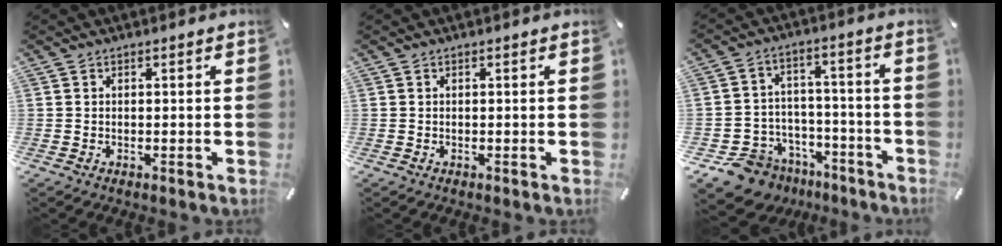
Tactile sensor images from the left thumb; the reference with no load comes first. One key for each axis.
{"total": 0.0}
{"total": 10.5, "fx": -7.2, "fy": 7.4, "fz": 1.8, "tx": -0.031, "ty": 0.042, "tz": -0.121}